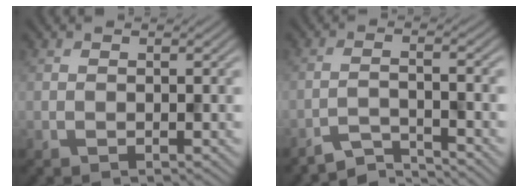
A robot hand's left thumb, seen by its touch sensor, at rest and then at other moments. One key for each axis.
{"total": 4.0, "fx": -3.7, "fy": 0.2, "fz": 1.5, "tx": -0.018, "ty": 0.004, "tz": -0.082}